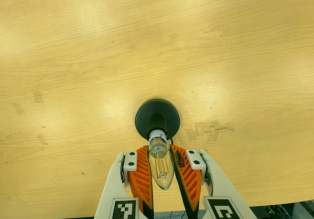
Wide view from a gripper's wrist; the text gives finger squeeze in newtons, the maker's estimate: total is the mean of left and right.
{"total": 14.2, "left": 14.7, "right": 13.8}